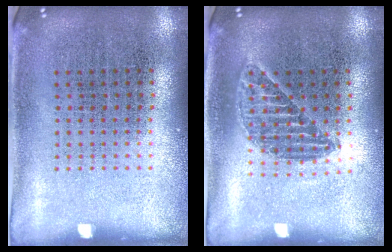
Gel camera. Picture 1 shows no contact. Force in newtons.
{"total": 1.2, "press": 1.1, "slide": 0.4}